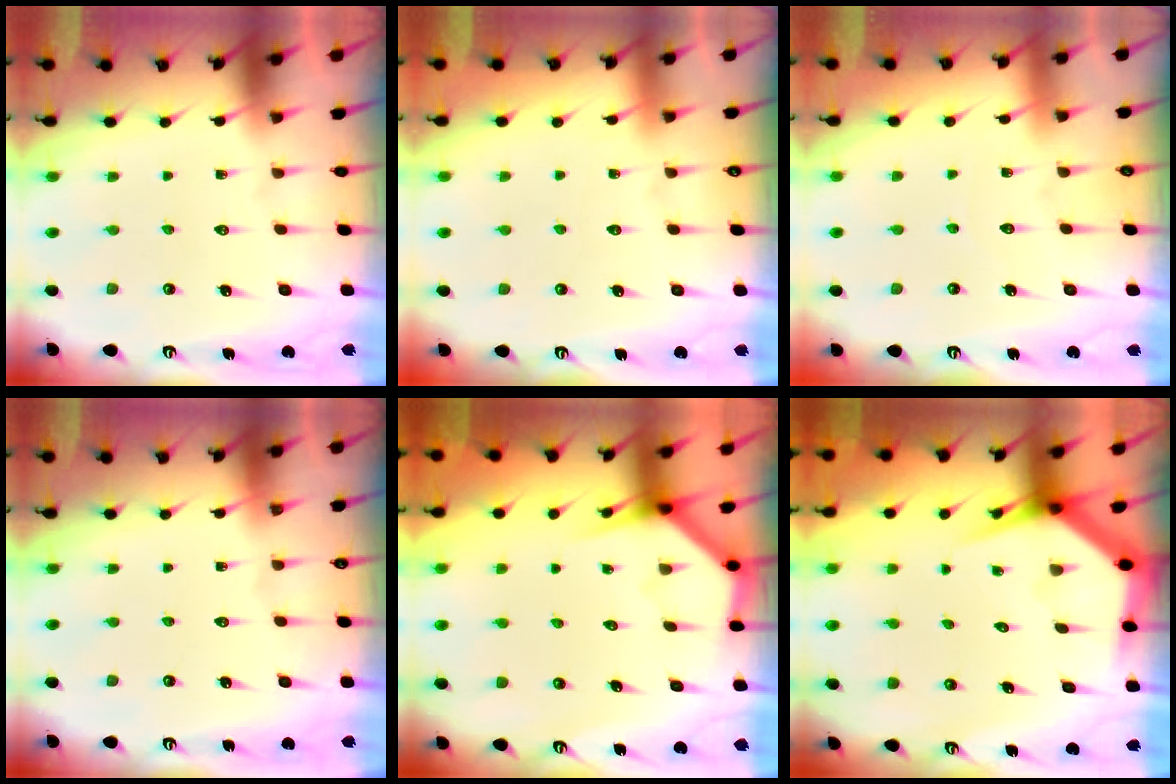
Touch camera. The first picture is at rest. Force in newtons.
{"total": 4.2, "press": 4.2, "slide": 0.5}
{"total": 3.0, "press": 2.9, "slide": 0.4}
{"total": 0.0}
{"total": 4.0, "press": 3.9, "slide": 0.2}
{"total": 4.8, "press": 4.8, "slide": 0.2}